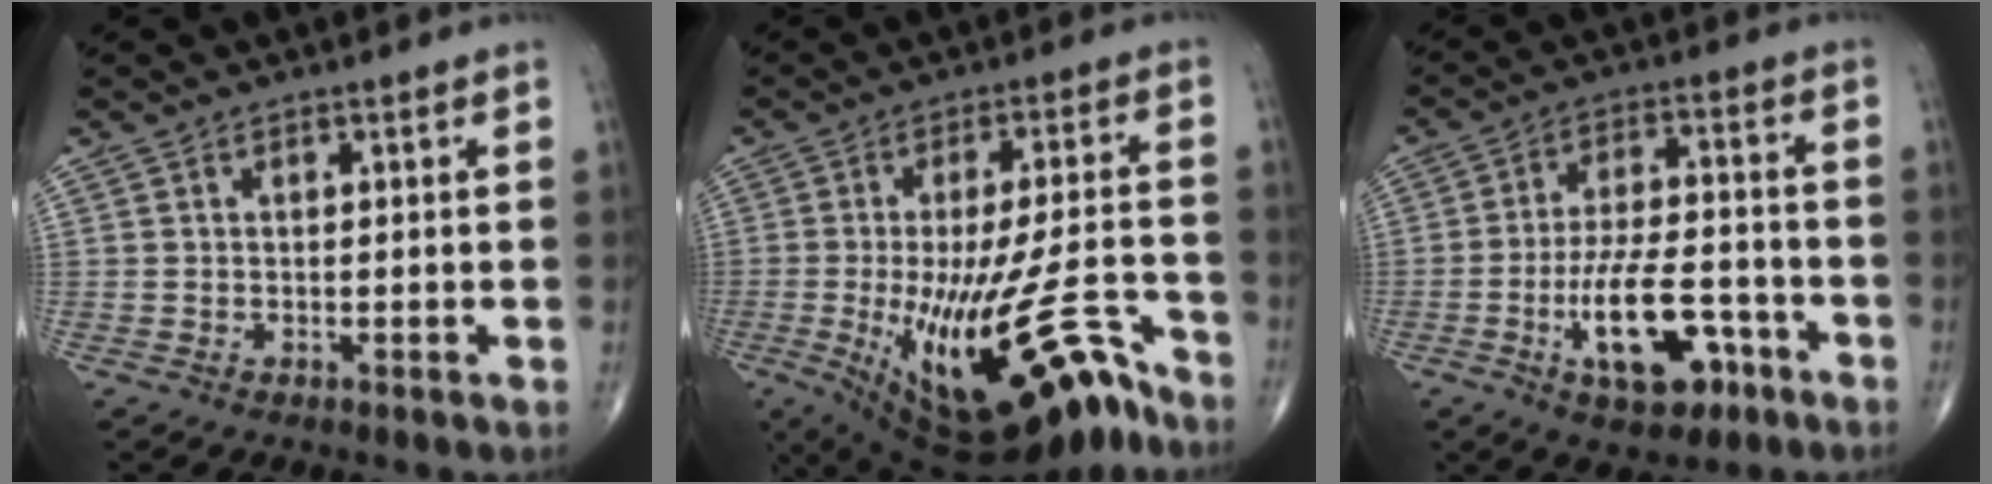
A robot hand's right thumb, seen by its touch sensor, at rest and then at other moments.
{"total": 23.5, "force": [-12.5, 7.7, 18.4], "torque": [-0.263, 0.049, -0.181]}
{"total": 14.0, "force": [-6.1, 6.2, 11.0], "torque": [-0.170, 0.032, -0.097]}